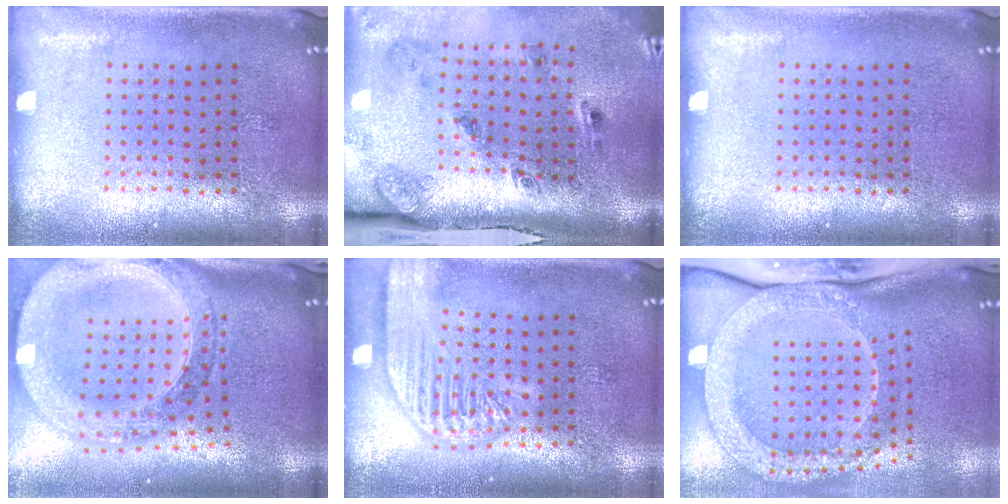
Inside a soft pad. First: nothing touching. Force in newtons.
{"total": 3.2, "press": 2.0, "slide": 2.5}
{"total": 0.0}
{"total": 3.0, "press": 2.5, "slide": 1.6}
{"total": 3.3, "press": 3.3, "slide": 0.3}
{"total": 3.3, "press": 2.4, "slide": 2.3}